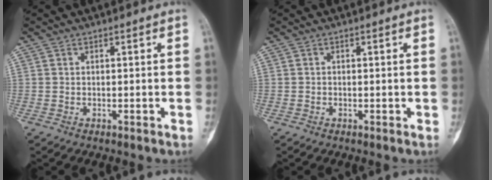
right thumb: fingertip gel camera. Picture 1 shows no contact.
{"total": 0.0}